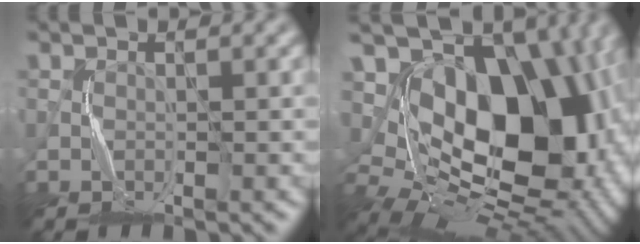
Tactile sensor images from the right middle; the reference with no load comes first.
{"total": 16.3, "force": [2.7, 11.1, 11.6], "torque": [-0.134, 0.003, 0.053]}